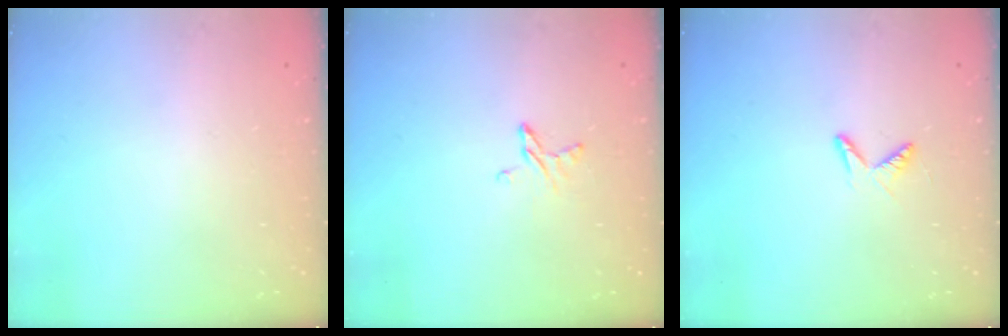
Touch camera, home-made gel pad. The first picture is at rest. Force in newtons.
{"total": 4.6, "press": 4.5, "slide": 0.4}
{"total": 4.8, "press": 4.8, "slide": 0.4}